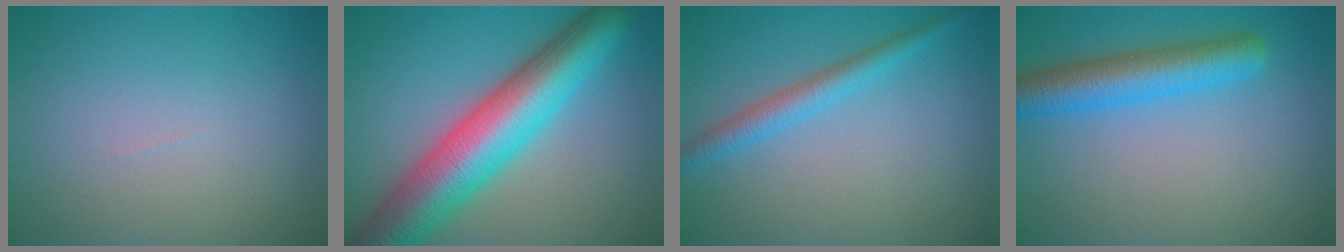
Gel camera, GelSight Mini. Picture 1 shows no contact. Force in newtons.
{"total": 10.8, "press": 10.8, "slide": 0.2}
{"total": 2.6, "press": 2.6, "slide": 0.0}
{"total": 5.3, "press": 5.3, "slide": 0.3}